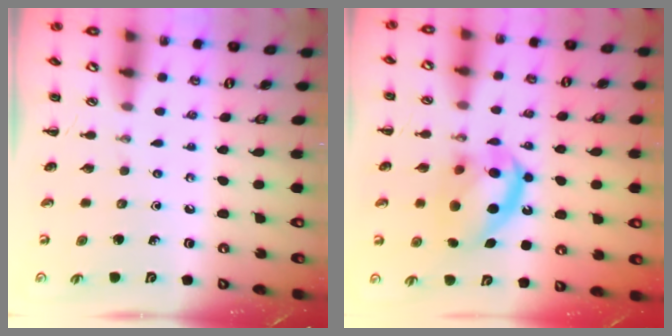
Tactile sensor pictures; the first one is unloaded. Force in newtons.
{"total": 15.4, "press": 15.1, "slide": 3.1}